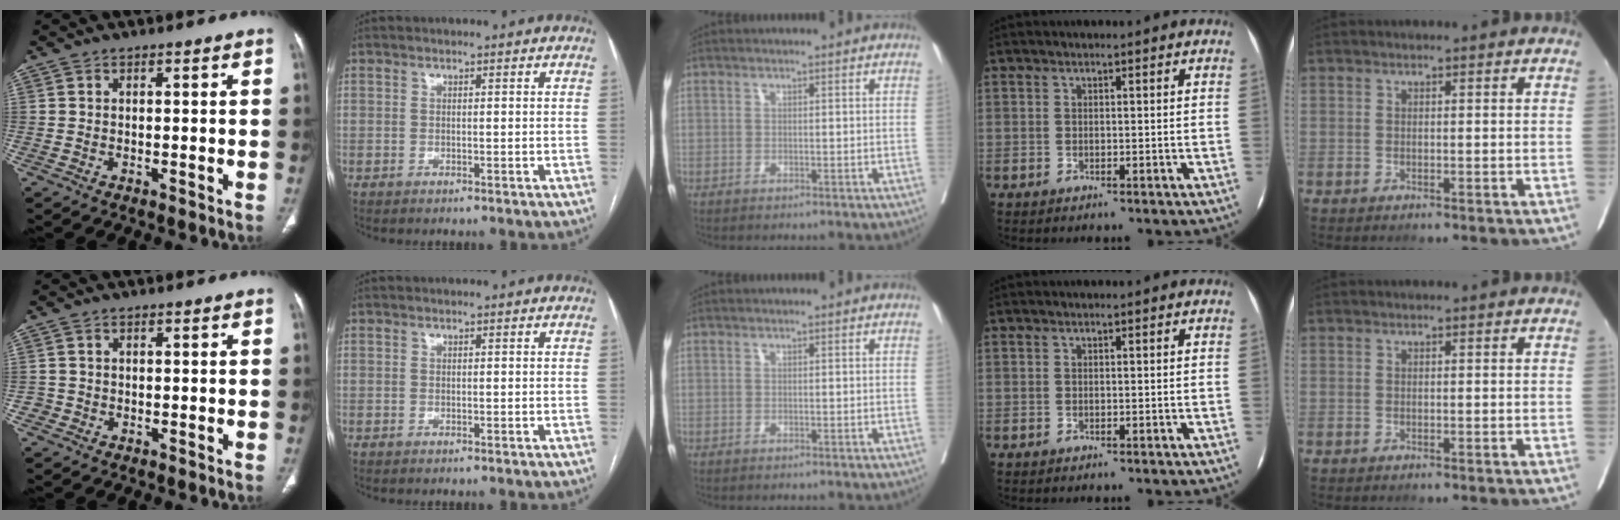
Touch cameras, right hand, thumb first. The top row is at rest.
{"thumb": {"total": 1.3, "force": [-0.5, 1.2, -0.1], "torque": [0.011, 0.007, -0.014]}}